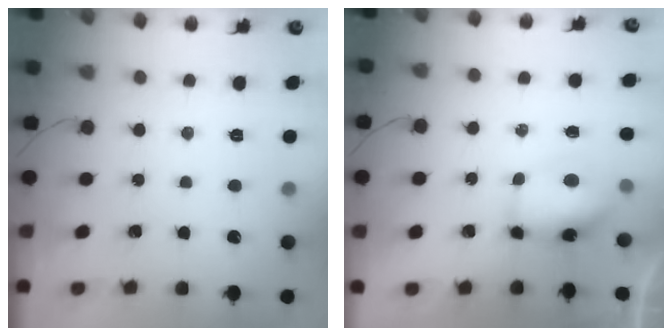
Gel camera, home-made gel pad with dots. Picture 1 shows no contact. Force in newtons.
{"total": 7.4, "press": 7.3, "slide": 0.9}